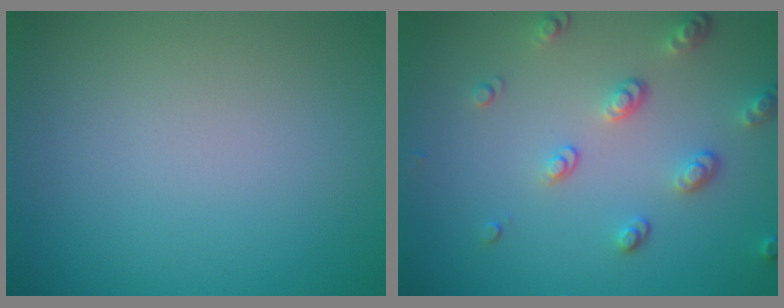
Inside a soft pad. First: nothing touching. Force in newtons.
{"total": 3.2, "press": 2.6, "slide": 2.0}